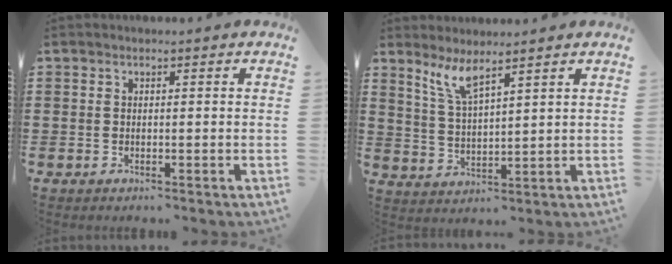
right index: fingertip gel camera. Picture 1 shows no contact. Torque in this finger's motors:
{"motor_torque": [0.17, 0.04, 0.19, 0.08]}